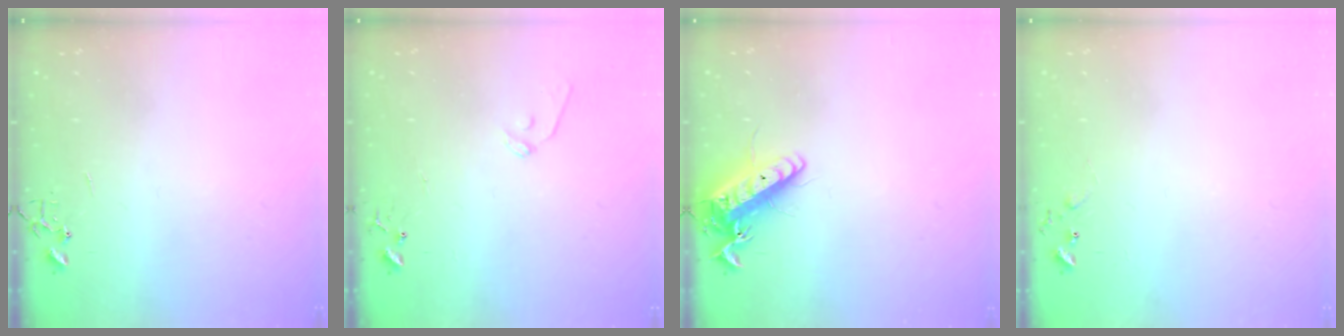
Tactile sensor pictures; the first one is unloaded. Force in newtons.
{"total": 8.1, "press": 8.0, "slide": 0.8}
{"total": 15.4, "press": 15.1, "slide": 2.8}
{"total": 5.1, "press": 5.0, "slide": 0.8}